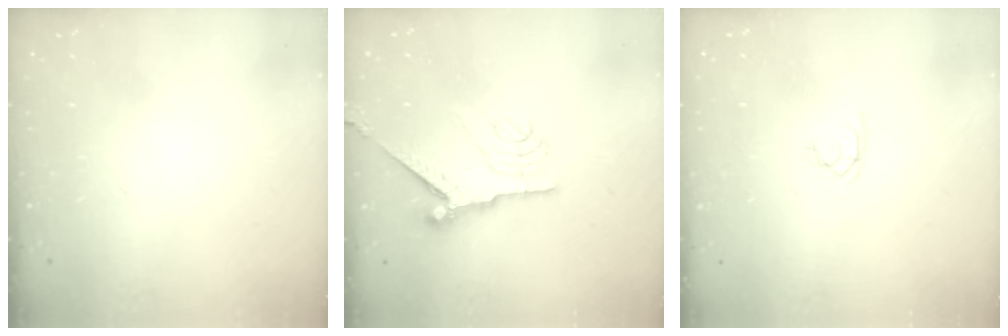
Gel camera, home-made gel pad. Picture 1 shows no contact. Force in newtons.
{"total": 9.4, "press": 9.4, "slide": 0.5}
{"total": 2.0, "press": 2.0, "slide": 0.4}